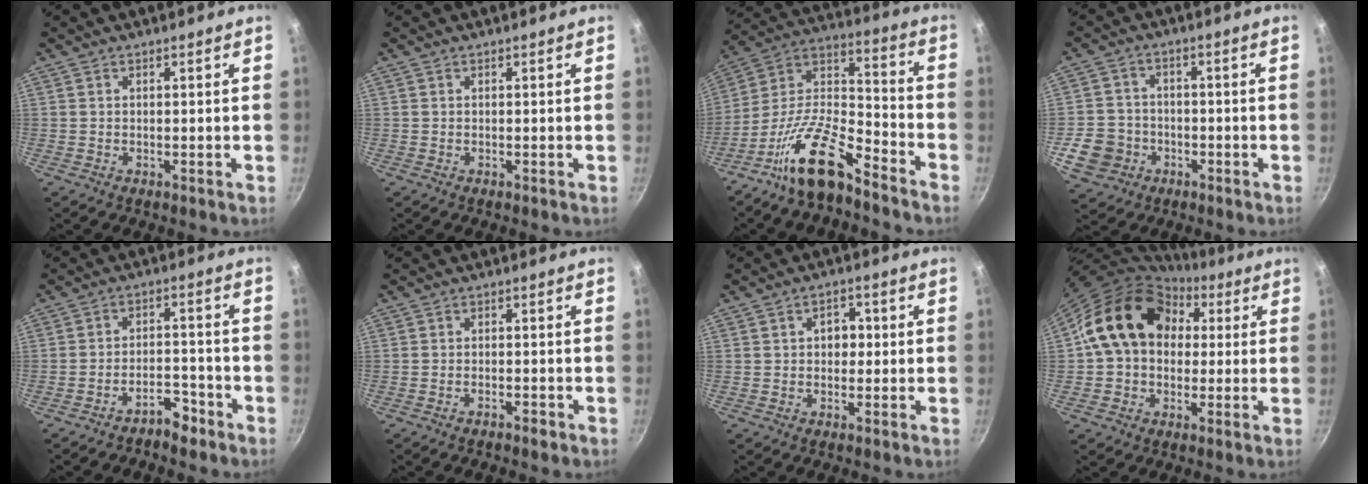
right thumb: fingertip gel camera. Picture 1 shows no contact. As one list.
[{"total": 0.0}, {"total": 16.4, "force": [-11.2, 5.8, 10.5], "torque": [-0.187, 0.097, -0.226]}, {"total": 8.9, "force": [-3.3, 7.7, 3.1], "torque": [-0.038, 0.025, -0.058]}, {"total": 5.0, "force": [-3.9, 2.1, 2.2], "torque": [-0.019, 0.041, -0.064]}, {"total": 1.8, "force": [-1.3, 0.6, 1.0], "torque": [-0.020, 0.016, -0.021]}, {"total": 4.1, "force": [0.2, 3.1, 2.7], "torque": [-0.016, 0.009, -0.002]}, {"total": 16.7, "force": [4.1, 12.9, 9.8], "torque": [-0.129, 0.027, 0.057]}]